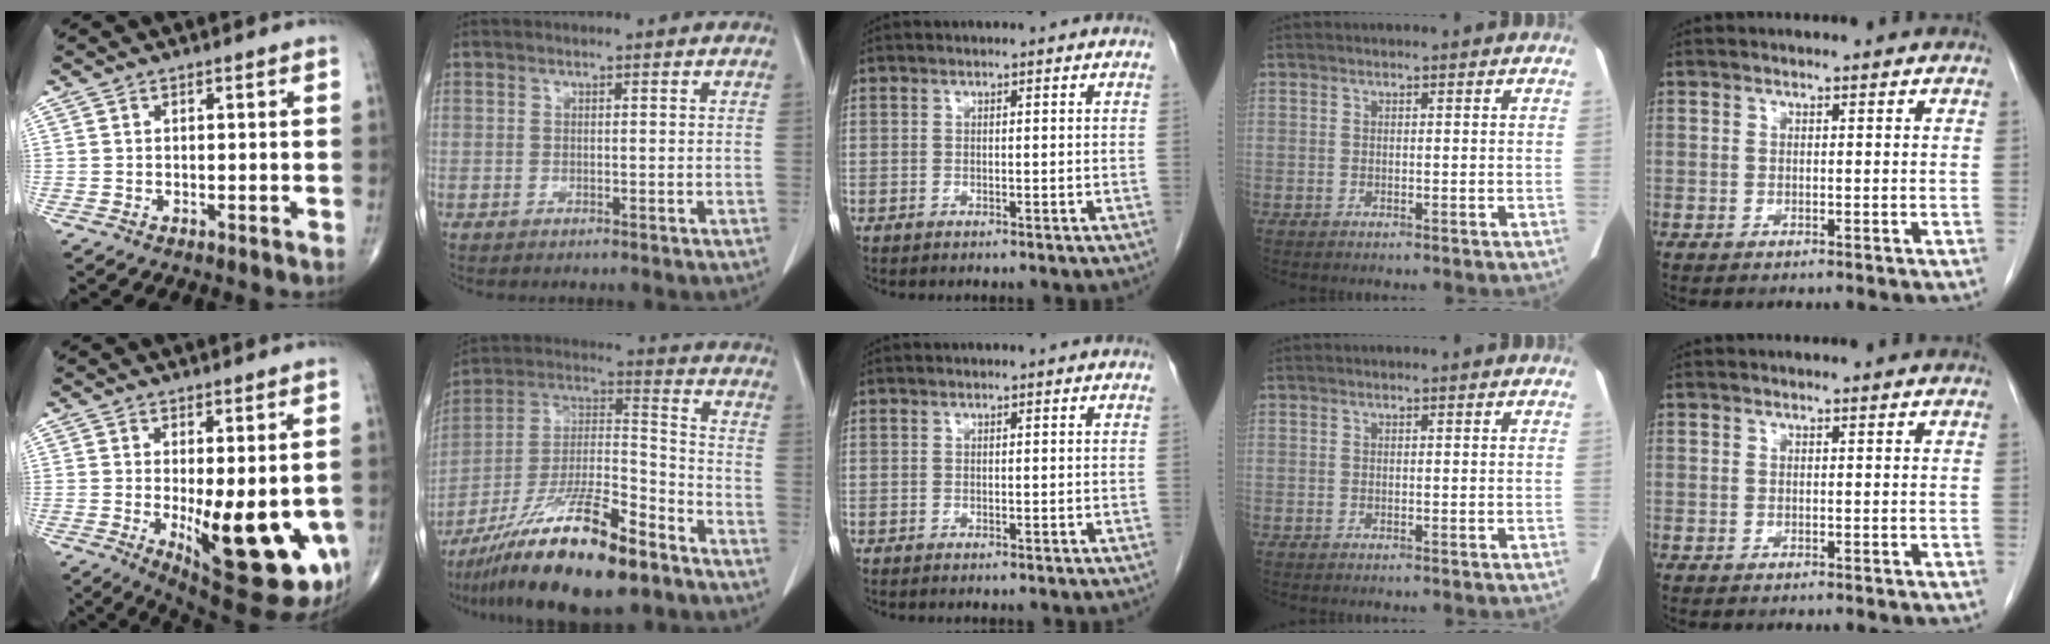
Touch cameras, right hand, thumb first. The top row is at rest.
{"thumb": {"total": 17.9, "force": [-3.9, 6.2, 16.3], "torque": [-0.183, -0.029, -0.029]}, "index": {"total": 20.1, "force": [-13.6, 3.7, 14.4], "torque": [-0.267, -0.011, -0.238]}}